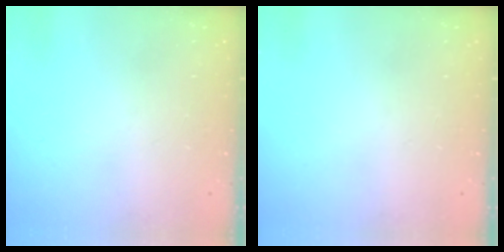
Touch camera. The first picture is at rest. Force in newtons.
{"total": 0.0}